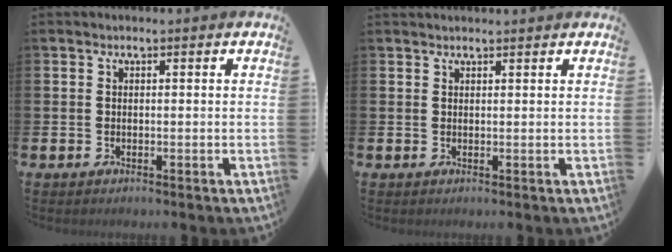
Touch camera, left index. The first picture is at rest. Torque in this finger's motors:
{"motor_torque": [0.95, -1.19, 0.10, 0.02]}